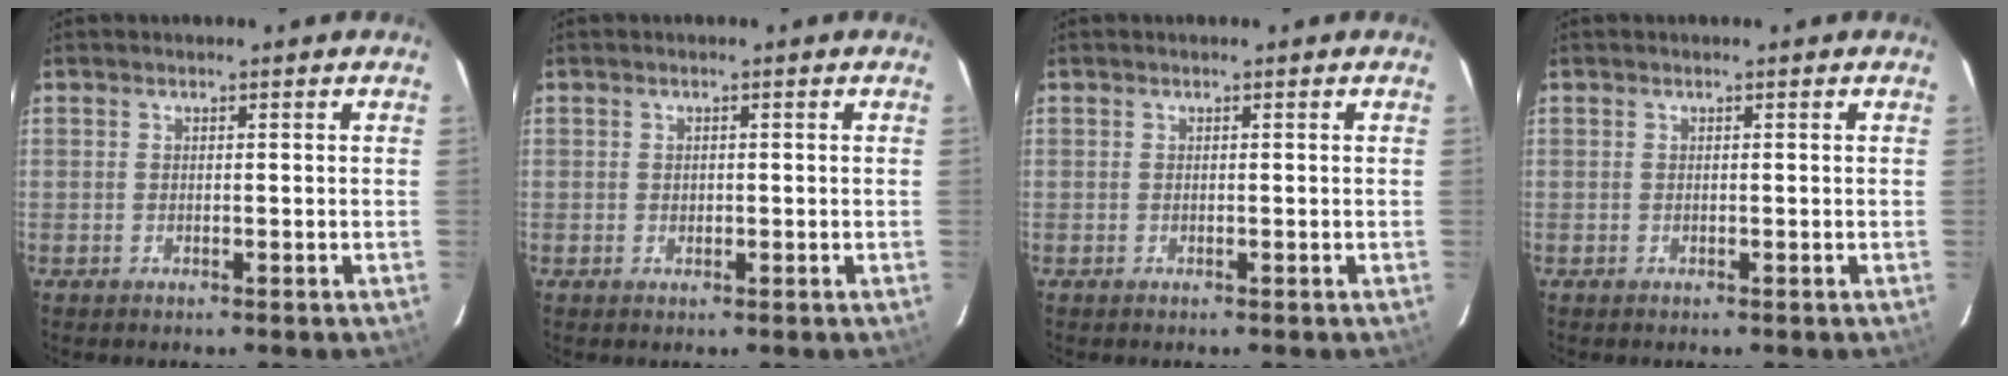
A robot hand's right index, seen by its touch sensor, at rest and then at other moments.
{"total": 0.7, "force": [0.0, 0.7, 0.1], "torque": [0.001, 0.001, 0.002]}
{"total": 0.0}
{"total": 0.0}